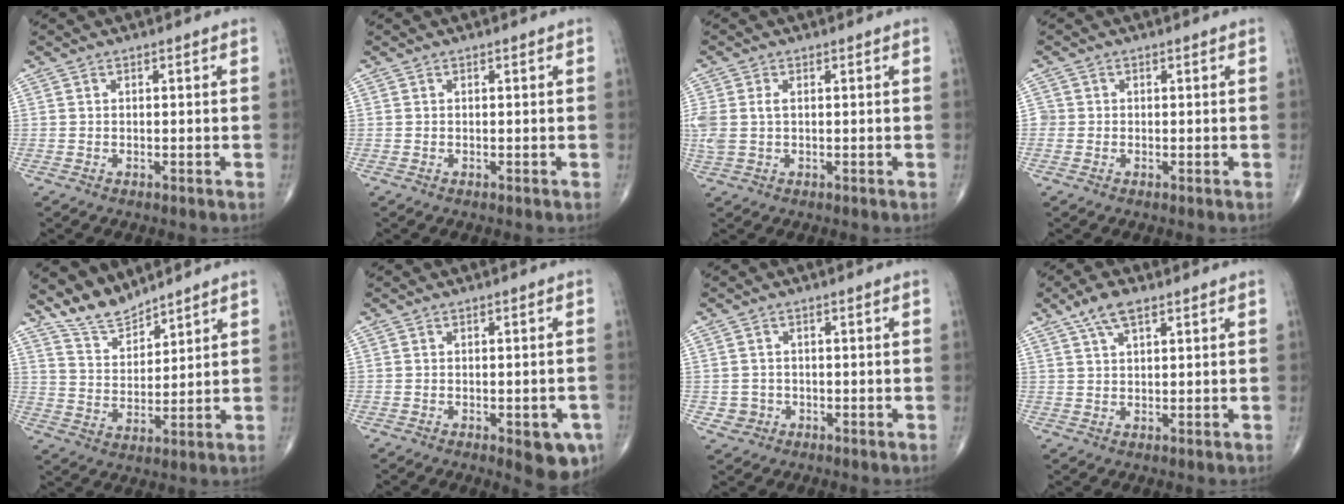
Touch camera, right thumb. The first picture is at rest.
{"total": 0.0}
{"total": 4.4, "force": [0.5, 2.7, 3.4], "torque": [-0.104, 0.013, 0.015]}
{"total": 1.4, "force": [-0.2, 1.4, 0.1], "torque": [0.008, 0.005, -0.005]}
{"total": 6.6, "force": [6.4, 1.5, 1.1], "torque": [-0.012, -0.049, 0.135]}
{"total": 6.4, "force": [-2.6, 2.5, 5.3], "torque": [-0.048, 0.000, -0.024]}
{"total": 2.4, "force": [-0.5, 2.3, 0.2], "torque": [0.010, 0.007, -0.006]}
{"total": 5.1, "force": [3.1, 1.8, 3.6], "torque": [-0.070, 0.000, 0.059]}